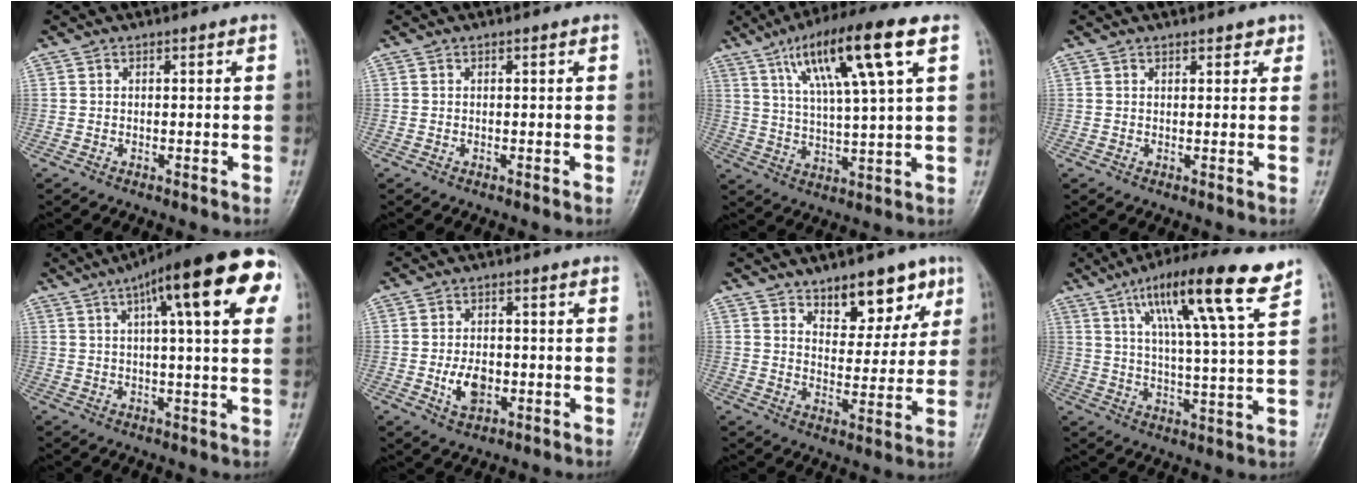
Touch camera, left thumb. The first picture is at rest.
{"total": 0.0}
{"total": 16.7, "force": [7.6, 2.6, 14.7], "torque": [-0.256, -0.008, 0.129]}
{"total": 2.0, "force": [1.4, 1.1, 1.0], "torque": [0.004, -0.005, 0.013]}
{"total": 20.5, "force": [8.1, 5.0, 18.2], "torque": [-0.250, 0.022, 0.105]}
{"total": 3.9, "force": [-1.1, 2.5, 2.7], "torque": [-0.044, 0.000, -0.016]}
{"total": 11.0, "force": [6.6, 5.8, 6.6], "torque": [-0.051, -0.039, 0.101]}
{"total": 17.3, "force": [10.0, 2.2, 14.0], "torque": [-0.217, -0.033, 0.160]}